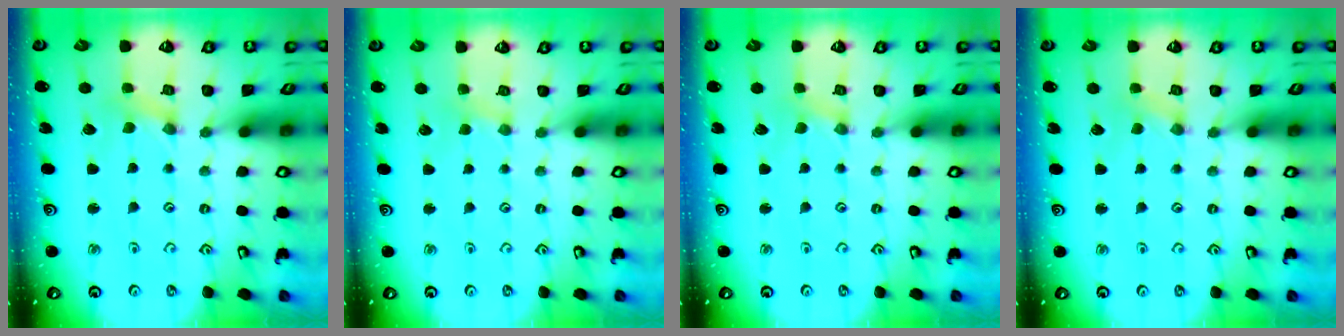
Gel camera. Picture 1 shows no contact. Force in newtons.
{"total": 1.9, "press": 1.8, "slide": 0.3}
{"total": 0.0}
{"total": 0.0}